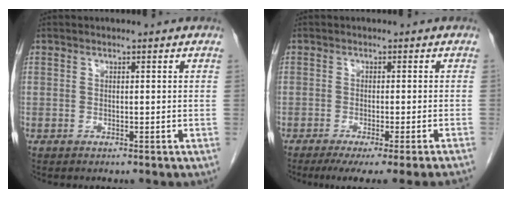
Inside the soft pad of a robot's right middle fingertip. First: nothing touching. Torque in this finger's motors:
{"motor_torque": [0.78, -0.75, 0.13, 0.05]}